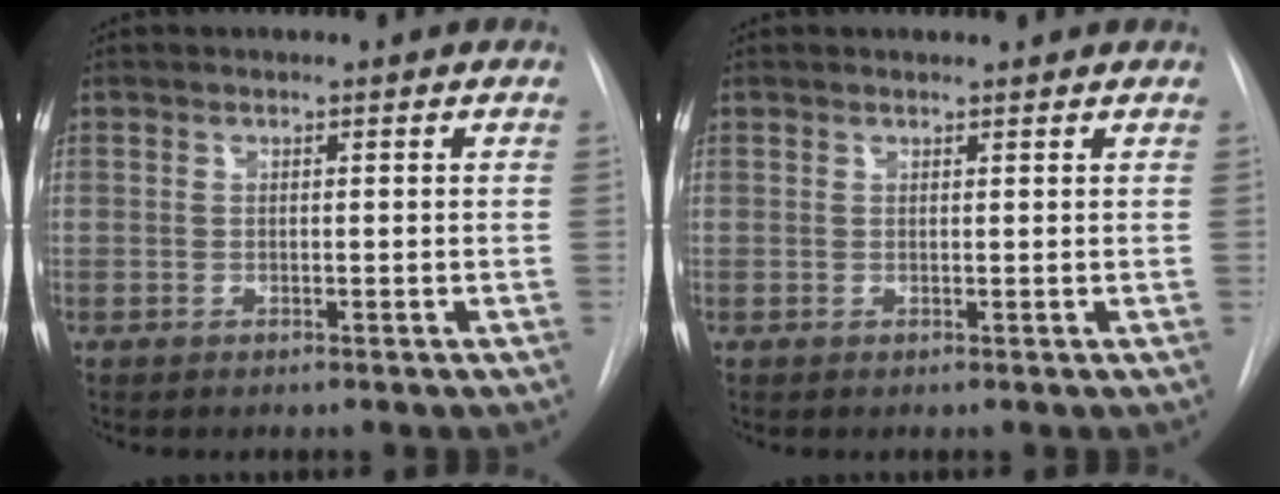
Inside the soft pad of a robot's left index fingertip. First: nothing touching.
{"total": 1.9, "force": [1.8, 0.3, 0.3], "torque": [-0.010, 0.012, 0.022]}